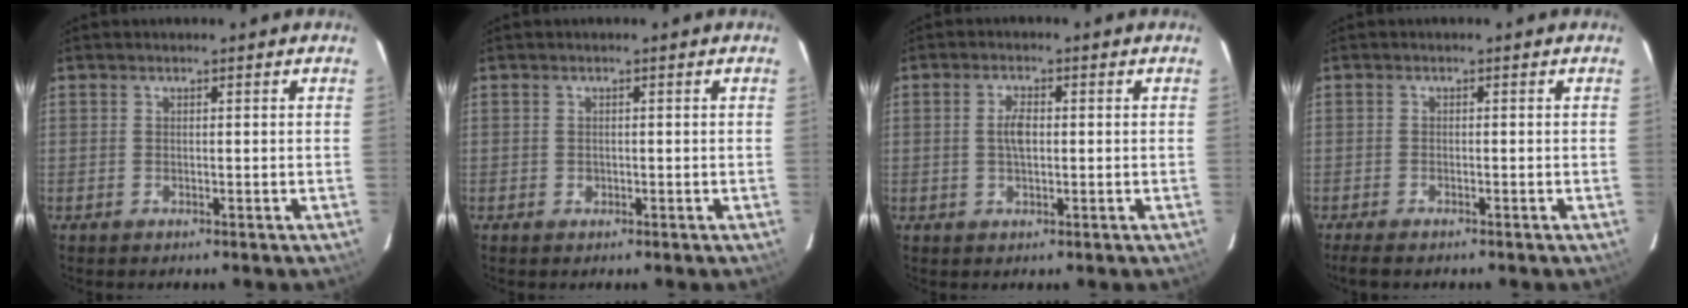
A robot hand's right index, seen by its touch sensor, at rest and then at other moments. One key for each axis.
{"total": 0.8, "fx": -0.1, "fy": 0.8, "fz": 0.2, "tx": 0.001, "ty": 0.000, "tz": -0.001}
{"total": 3.2, "fx": 0.1, "fy": 1.5, "fz": 2.9, "tx": -0.055, "ty": 0.004, "tz": 0.004}
{"total": 3.2, "fx": -2.7, "fy": 0.6, "fz": 1.6, "tx": -0.042, "ty": -0.015, "tz": -0.049}